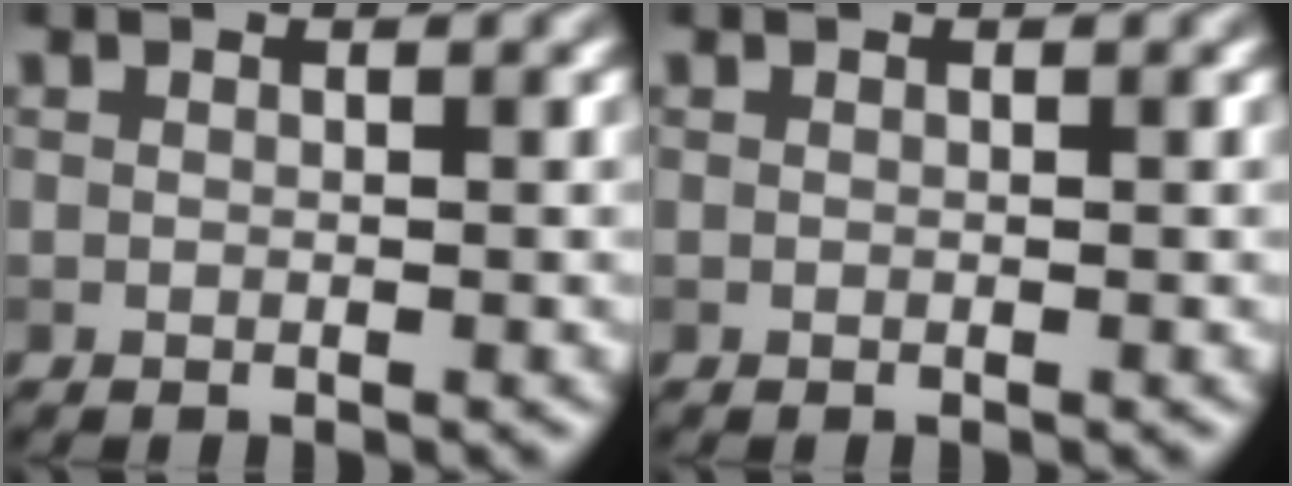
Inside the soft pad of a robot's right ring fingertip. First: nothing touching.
{"total": 0.0}